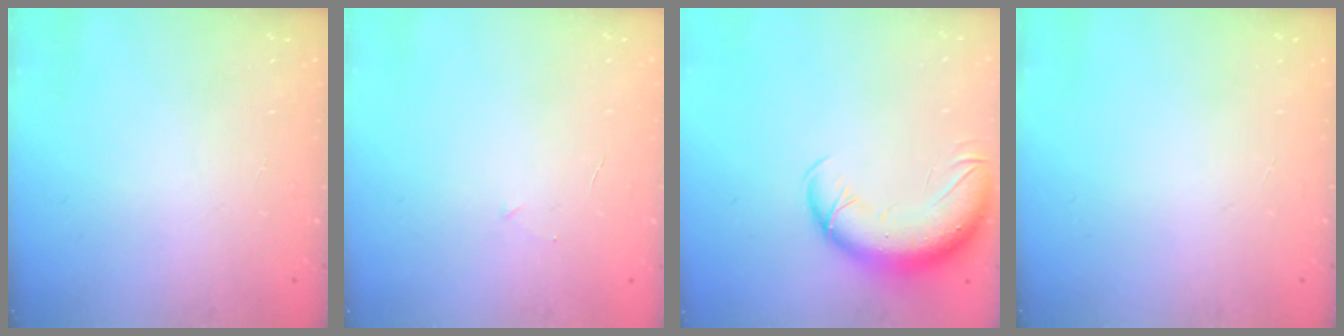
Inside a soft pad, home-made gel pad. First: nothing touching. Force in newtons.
{"total": 2.5, "press": 2.3, "slide": 0.8}
{"total": 12.3, "press": 11.9, "slide": 3.0}
{"total": 0.0}